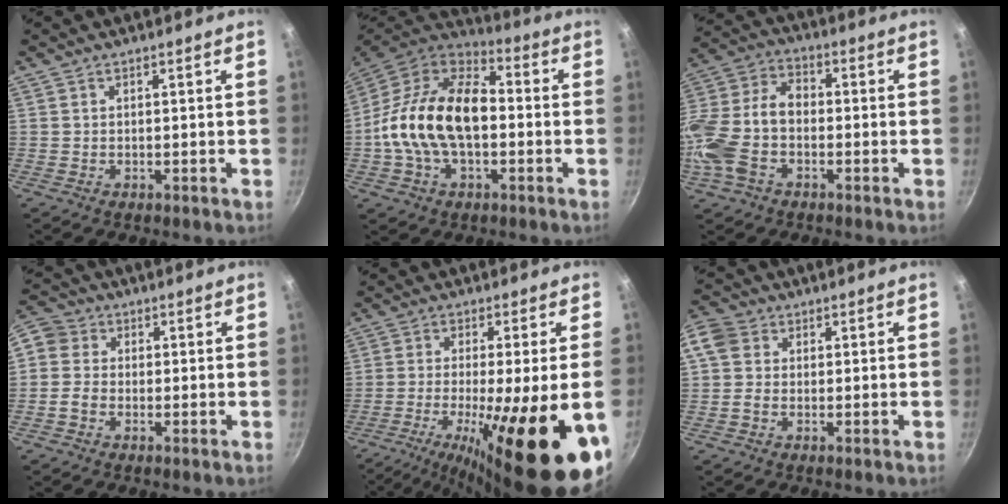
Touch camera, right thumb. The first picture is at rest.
{"total": 20.8, "force": [-1.5, 12.7, 16.4], "torque": [-0.271, 0.038, -0.041]}
{"total": 15.8, "force": [-4.1, 10.2, 11.4], "torque": [-0.225, 0.039, -0.098]}
{"total": 6.1, "force": [-0.9, 5.4, 2.6], "torque": [-0.031, 0.017, -0.038]}
{"total": 22.0, "force": [-8.5, 3.8, 20.0], "torque": [-0.310, -0.014, -0.130]}
{"total": 6.7, "force": [0.6, 5.8, 3.4], "torque": [-0.063, 0.016, -0.003]}